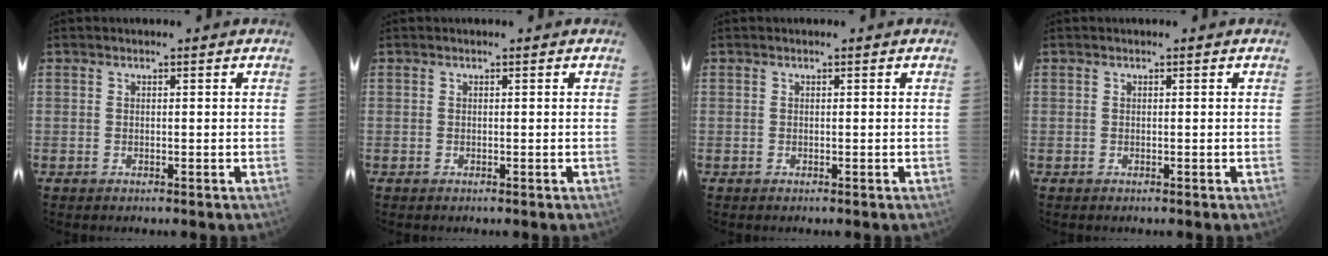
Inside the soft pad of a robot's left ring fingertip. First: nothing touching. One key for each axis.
{"total": 0.0}
{"total": 0.0}
{"total": 0.0}